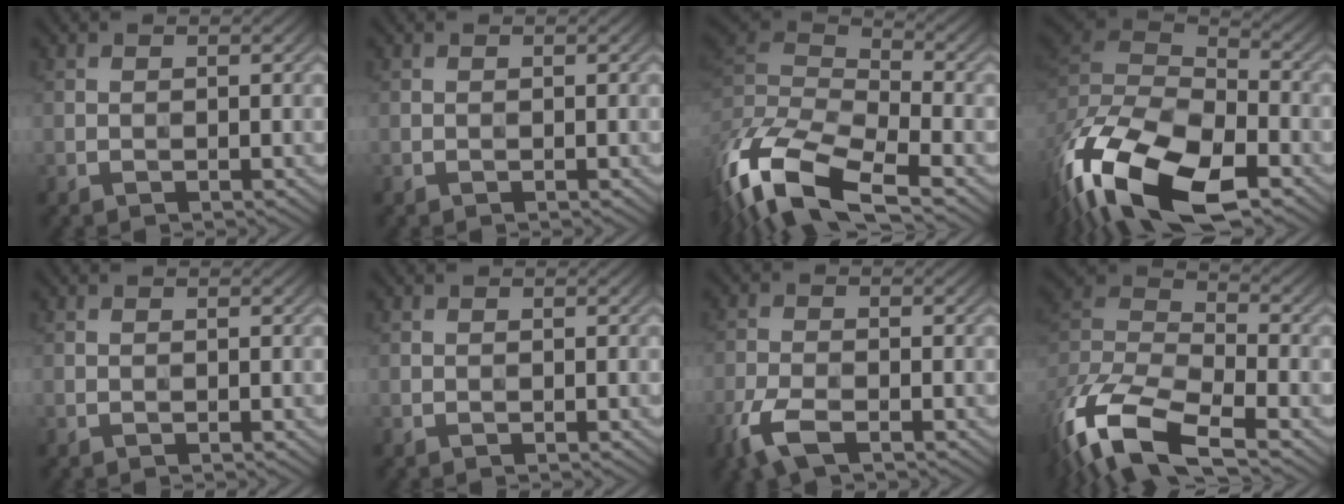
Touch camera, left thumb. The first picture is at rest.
{"total": 0.0}
{"total": 16.1, "force": [-8.7, 6.1, 12.1], "torque": [-0.308, -0.020, -0.150]}
{"total": 19.7, "force": [-11.0, 9.5, 13.2], "torque": [-0.304, -0.044, -0.157]}
{"total": 0.0}
{"total": 0.0}
{"total": 5.0, "force": [-3.1, 1.8, 3.5], "torque": [-0.086, -0.009, -0.071]}
{"total": 16.0, "force": [-10.0, 5.5, 11.2], "torque": [-0.275, -0.020, -0.188]}